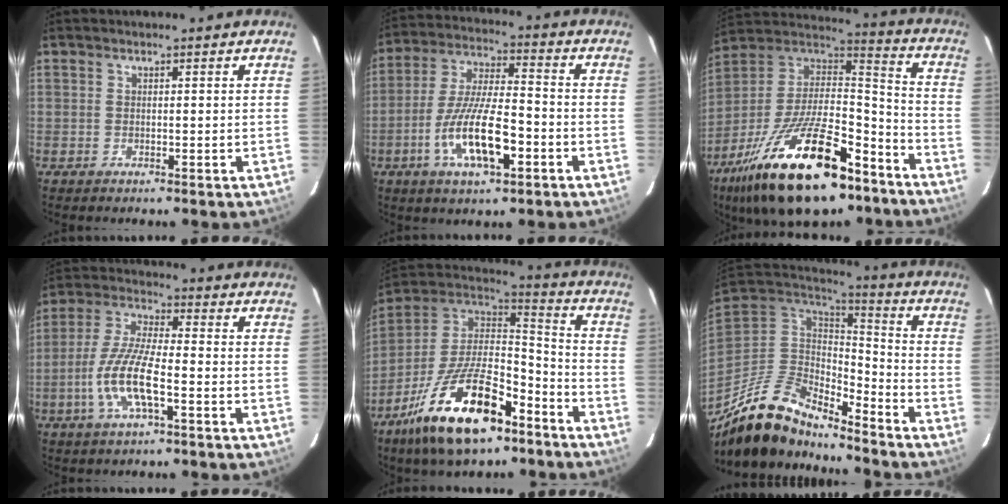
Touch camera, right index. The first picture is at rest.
{"total": 13.9, "force": [-5.5, 4.0, 12.1], "torque": [-0.248, -0.011, -0.098]}
{"total": 28.9, "force": [-17.5, 11.5, 19.9], "torque": [-0.377, -0.017, -0.281]}
{"total": 11.4, "force": [-4.0, 2.8, 10.3], "torque": [-0.220, -0.006, -0.079]}
{"total": 23.5, "force": [-13.4, 10.0, 16.5], "torque": [-0.322, -0.014, -0.228]}
{"total": 18.9, "force": [-15.3, 6.2, 9.2], "torque": [-0.196, -0.015, -0.285]}